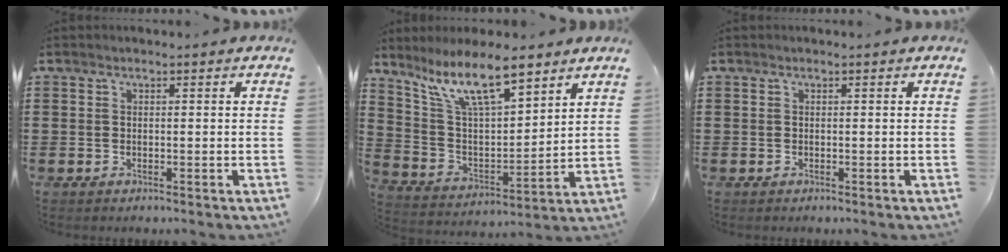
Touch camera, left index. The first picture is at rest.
{"total": 11.3, "force": [8.5, 2.7, 6.9], "torque": [-0.158, -0.026, 0.154]}
{"total": 0.0}